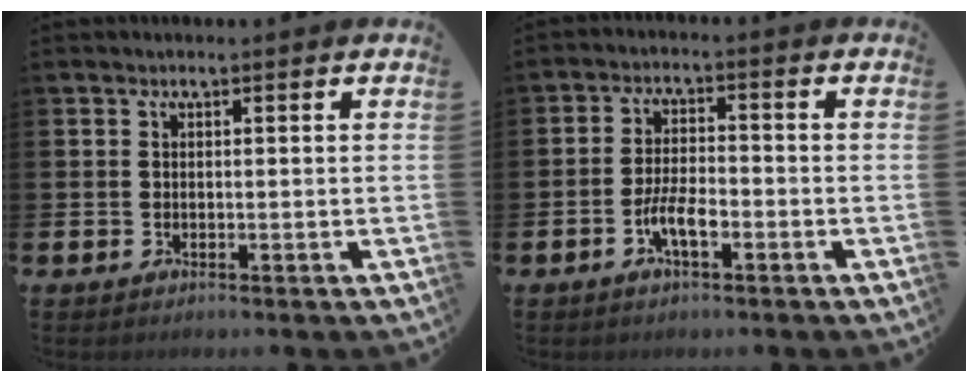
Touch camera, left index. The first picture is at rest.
{"total": 4.2, "force": [-1.7, 1.4, 3.6], "torque": [-0.076, 0.004, -0.035]}